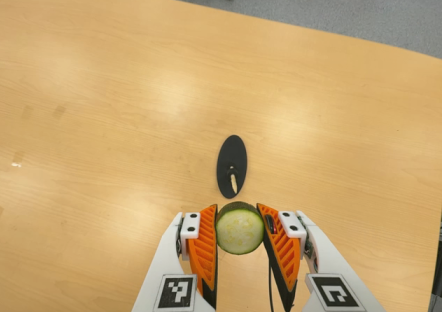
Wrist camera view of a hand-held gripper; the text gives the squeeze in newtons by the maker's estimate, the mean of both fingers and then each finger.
{"total": 11.2, "left": 10.0, "right": 12.4}